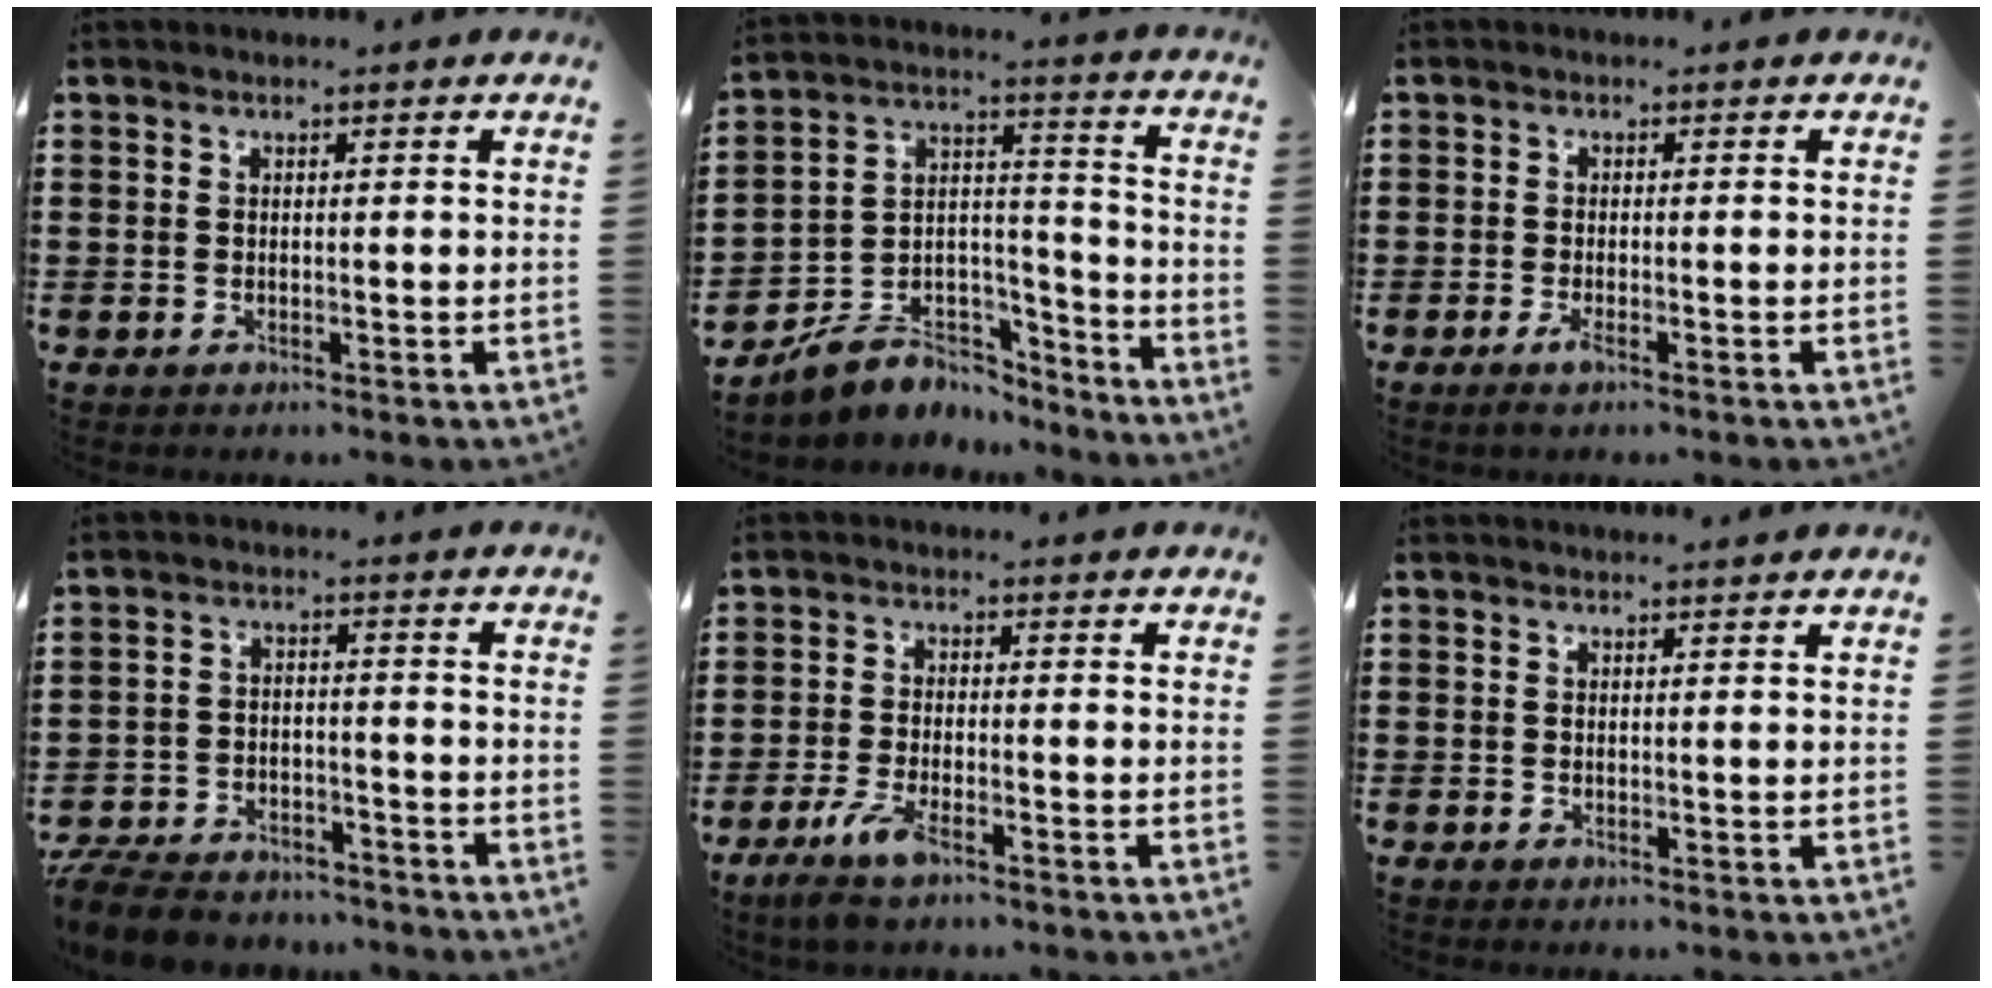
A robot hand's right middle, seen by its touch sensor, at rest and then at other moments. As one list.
[{"total": 6.2, "force": [-5.0, 3.7, -0.4], "torque": [-0.011, 0.002, -0.096]}, {"total": 2.1, "force": [-1.0, 0.4, 1.9], "torque": [-0.045, -0.007, -0.022]}, {"total": 6.9, "force": [-6.5, 1.6, 1.6], "torque": [-0.042, 0.010, -0.131]}, {"total": 5.1, "force": [-3.4, 1.3, 3.7], "torque": [-0.085, -0.010, -0.066]}, {"total": 0.6, "force": [0.6, -0.1, 0.0], "torque": [0.000, -0.002, 0.011]}]